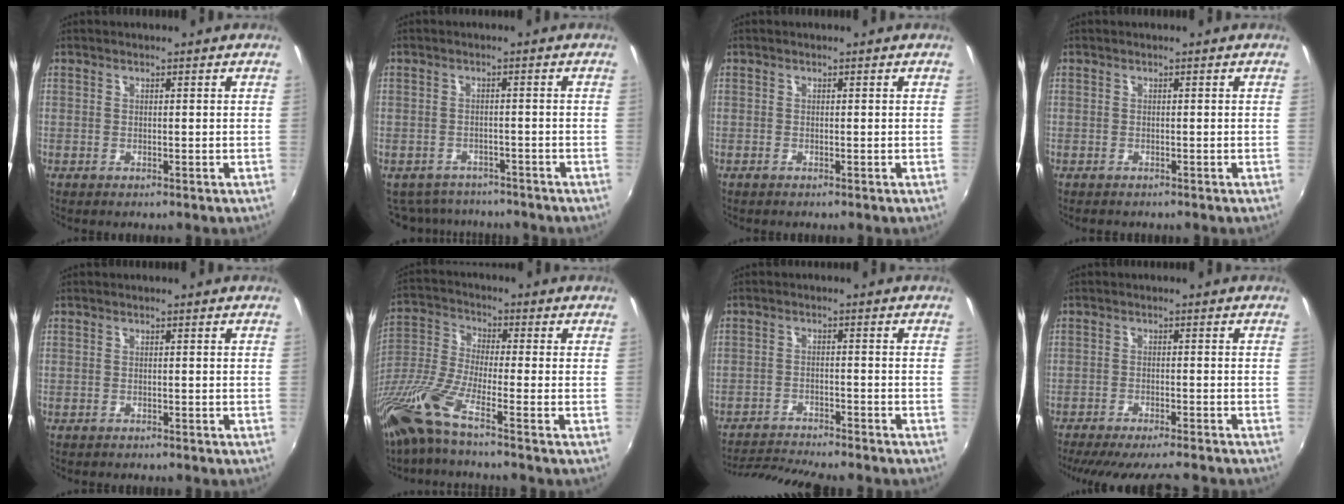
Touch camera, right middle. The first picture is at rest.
{"total": 8.4, "force": [-7.3, 3.6, 1.8], "torque": [-0.053, -0.007, -0.105]}
{"total": 0.0}
{"total": 1.0, "force": [-0.8, 0.6, 0.1], "torque": [-0.007, -0.003, -0.012]}
{"total": 1.0, "force": [-0.9, 0.4, 0.1], "torque": [-0.009, -0.003, -0.013]}
{"total": 10.3, "force": [-7.1, 0.0, 7.4], "torque": [-0.160, -0.018, -0.147]}
{"total": 9.3, "force": [-8.8, 0.3, 3.0], "torque": [-0.078, -0.015, -0.144]}
{"total": 13.5, "force": [-12.0, 1.7, 6.0], "torque": [-0.124, -0.027, -0.180]}